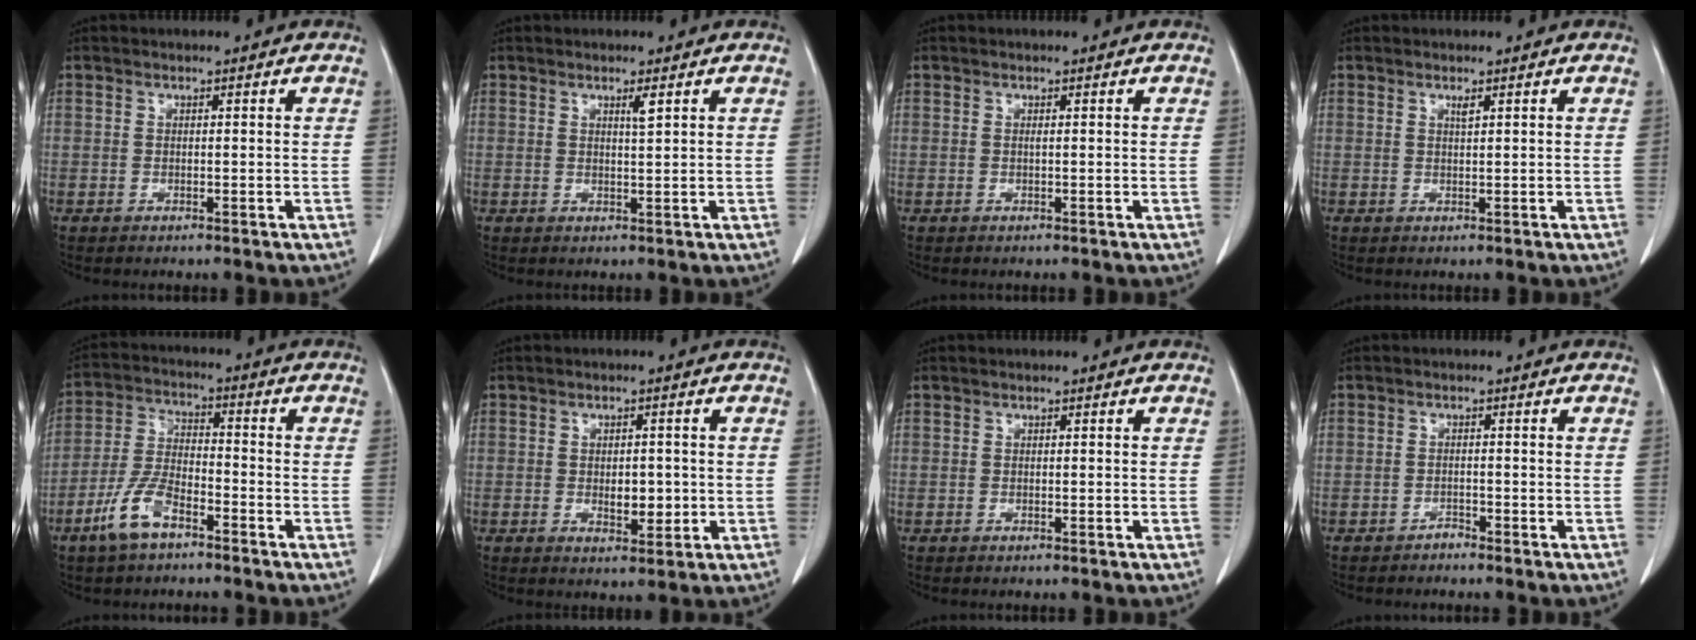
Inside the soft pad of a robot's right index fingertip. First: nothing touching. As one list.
[{"total": 1.4, "force": [0.8, -0.1, 1.2], "torque": [-0.023, -0.005, 0.013]}, {"total": 0.0}, {"total": 0.7, "force": [0.5, 0.0, 0.6], "torque": [-0.012, -0.003, 0.009]}, {"total": 8.2, "force": [-5.1, 3.0, 5.6], "torque": [-0.133, -0.001, -0.102]}, {"total": 3.7, "force": [-0.4, 2.0, 3.1], "torque": [-0.045, -0.001, 0.002]}, {"total": 0.0}, {"total": 1.0, "force": [-0.9, 0.4, -0.1], "torque": [0.003, 0.001, -0.020]}]